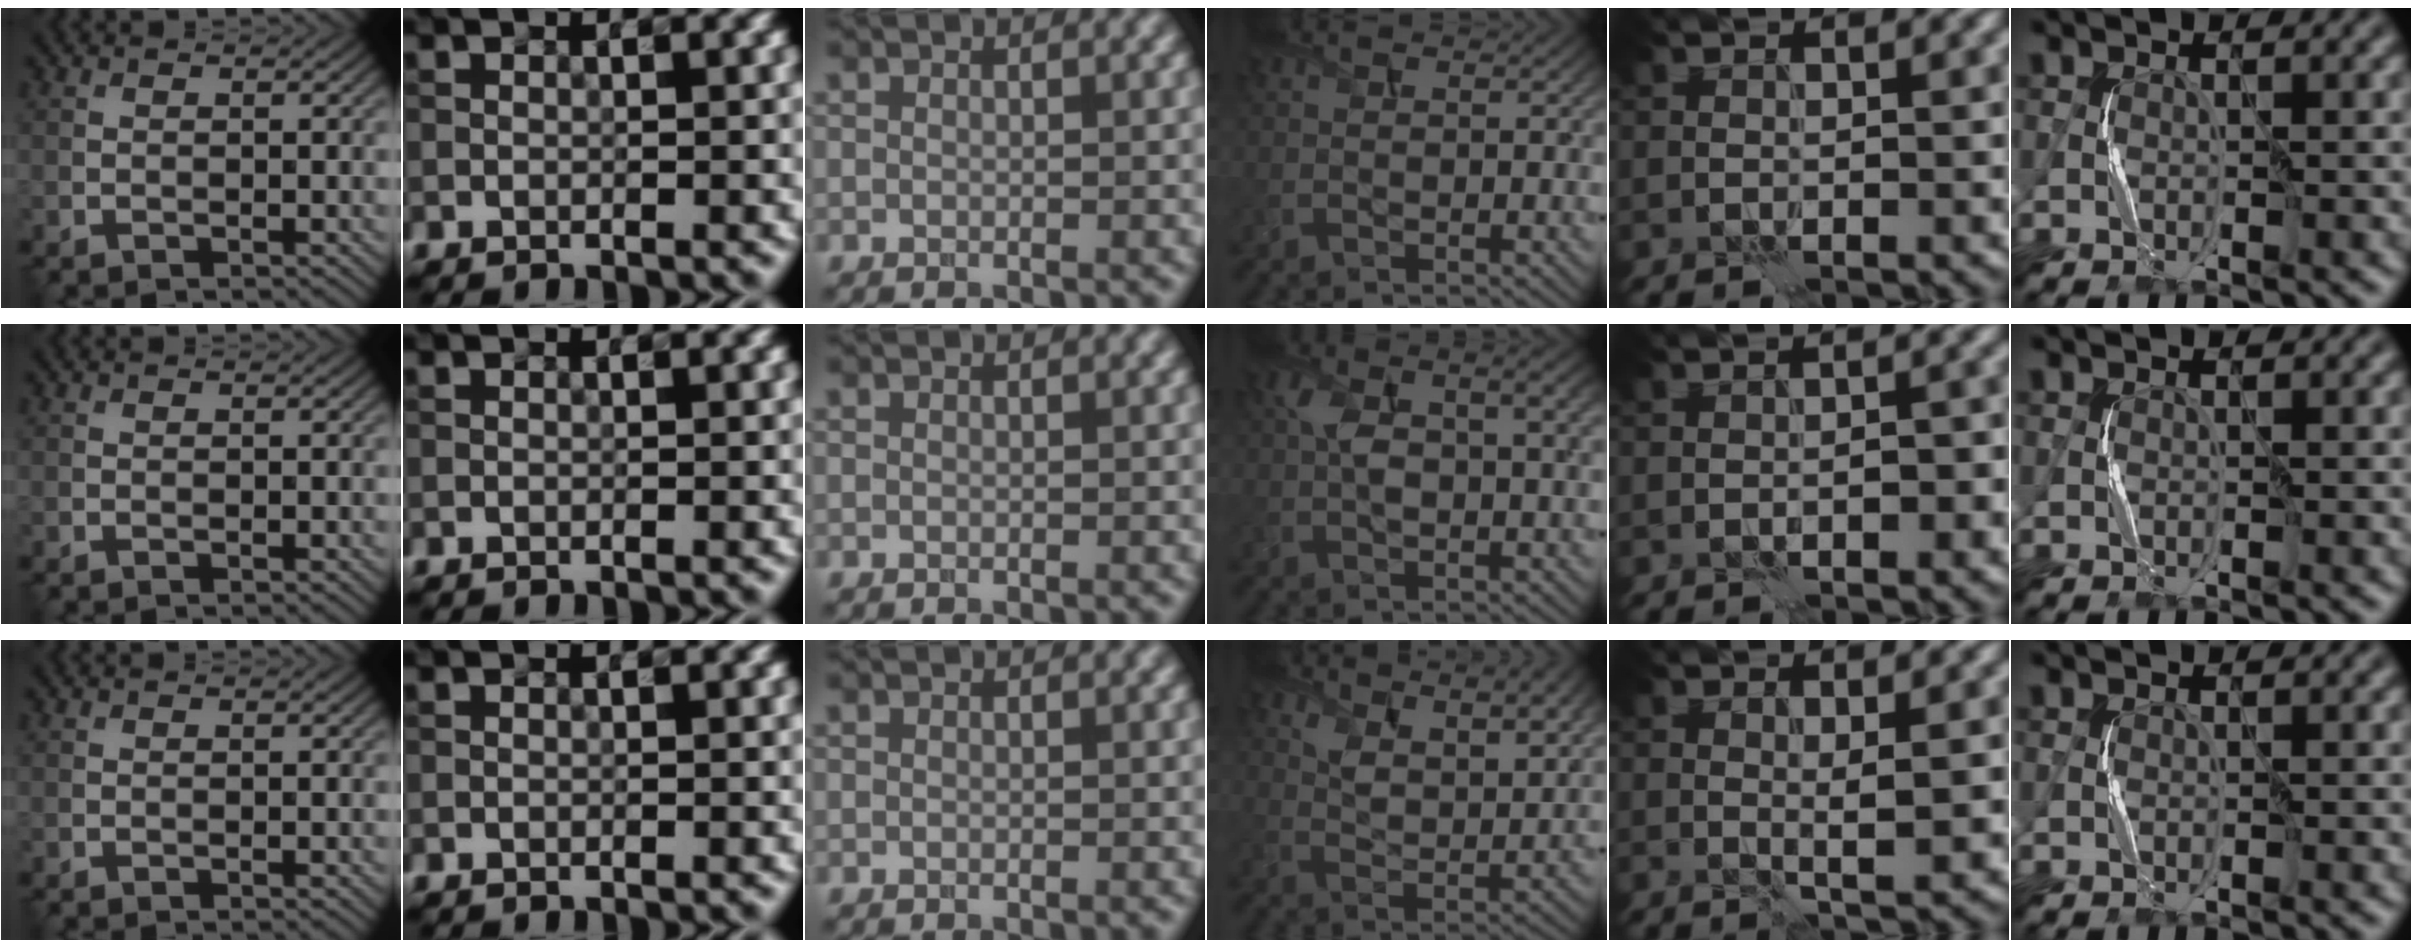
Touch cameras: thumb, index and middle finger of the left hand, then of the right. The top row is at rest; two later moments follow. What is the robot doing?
{"motion": "squeeze", "object": "air blower"}